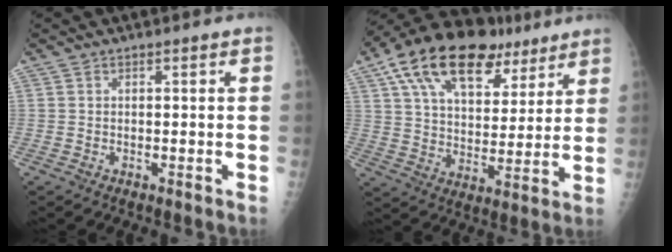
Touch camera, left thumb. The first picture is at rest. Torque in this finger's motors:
{"motor_torque": [0.58, 0.52, 1.64, -1.13, 0.26]}